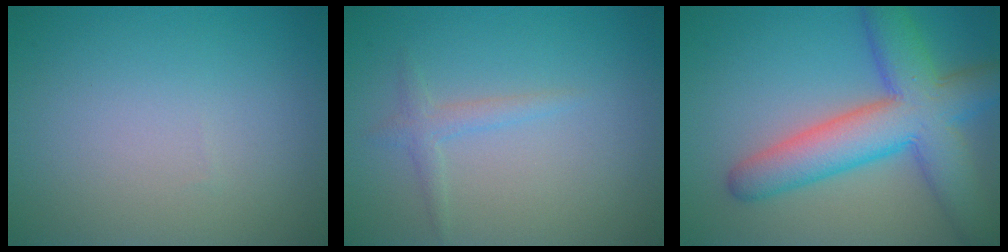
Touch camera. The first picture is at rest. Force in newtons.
{"total": 1.5, "press": 1.5, "slide": 0.1}
{"total": 9.1, "press": 9.1, "slide": 0.3}